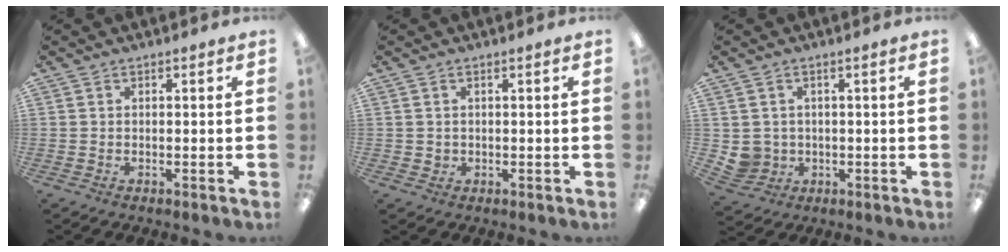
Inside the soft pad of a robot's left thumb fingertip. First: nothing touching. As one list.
[{"total": 1.0, "force": [0.4, 1.0, 0.2], "torque": [-0.005, 0.005, 0.005]}, {"total": 4.0, "force": [0.7, 4.0, 0.3], "torque": [-0.026, 0.003, 0.015]}]